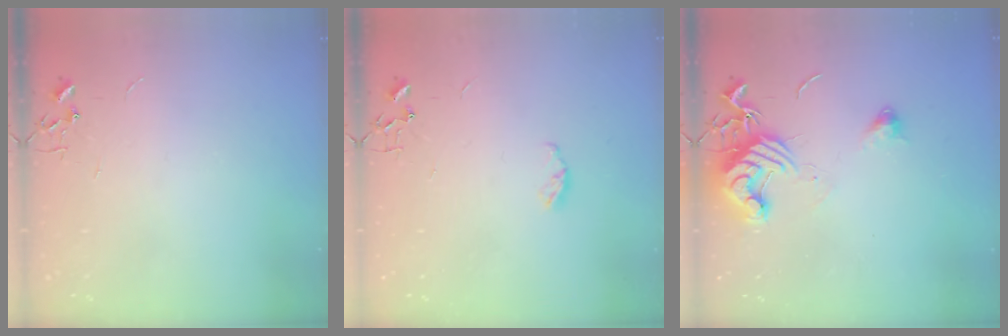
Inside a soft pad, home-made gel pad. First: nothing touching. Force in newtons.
{"total": 4.8, "press": 4.8, "slide": 0.5}
{"total": 12.3, "press": 12.2, "slide": 1.6}